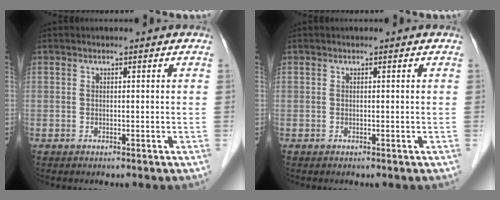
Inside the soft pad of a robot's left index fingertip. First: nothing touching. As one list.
[{"total": 0.0}]